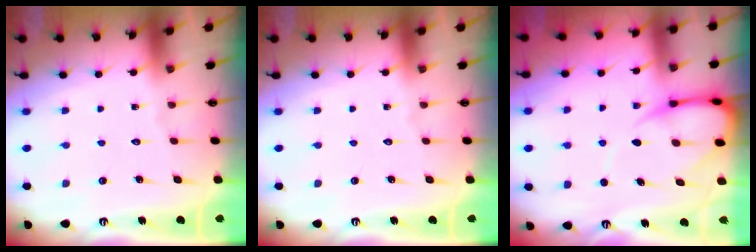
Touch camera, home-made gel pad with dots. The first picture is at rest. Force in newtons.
{"total": 0.0}
{"total": 8.1, "press": 8.0, "slide": 0.9}